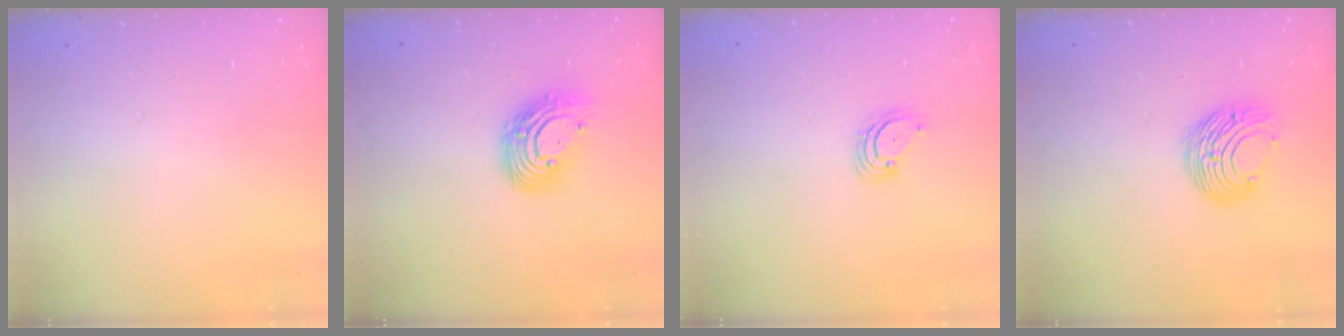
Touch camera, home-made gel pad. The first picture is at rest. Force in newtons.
{"total": 13.0, "press": 12.9, "slide": 1.2}
{"total": 3.6, "press": 3.6, "slide": 0.3}
{"total": 10.7, "press": 10.7, "slide": 0.5}